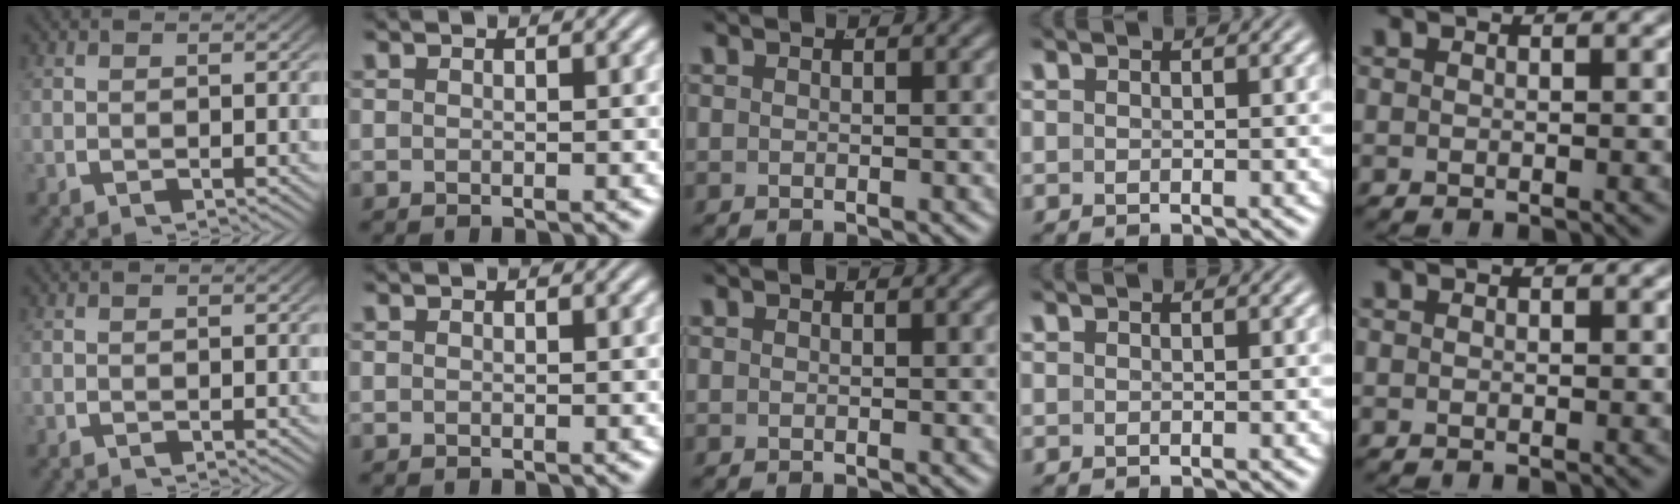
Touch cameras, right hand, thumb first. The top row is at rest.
{}